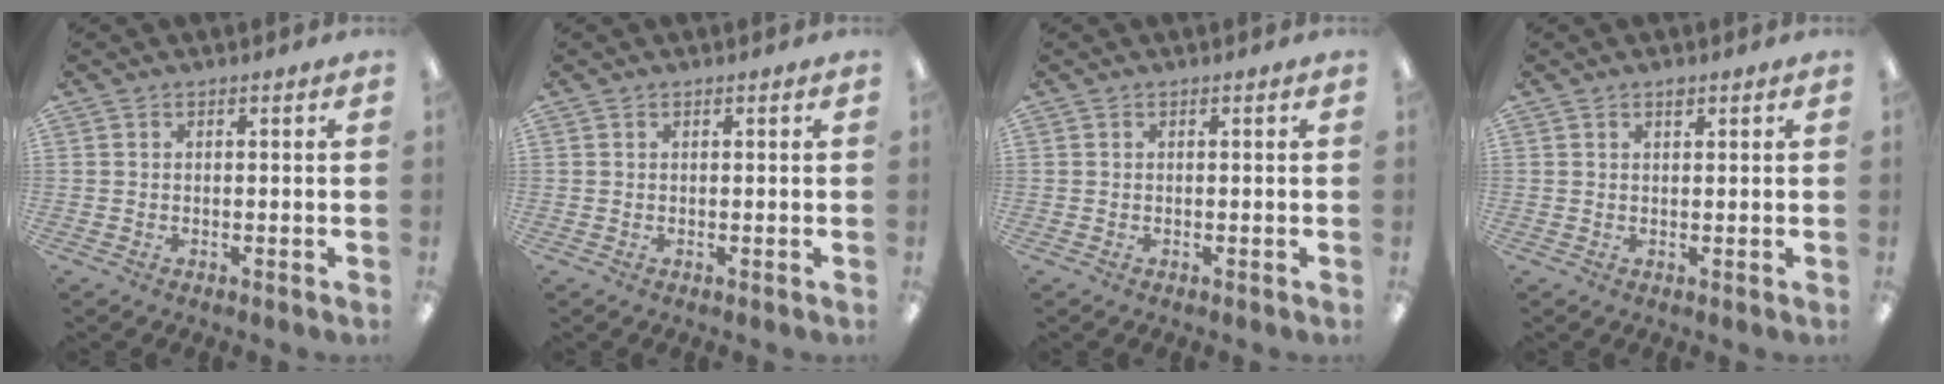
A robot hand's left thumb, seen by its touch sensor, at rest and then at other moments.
{"total": 0.0}
{"total": 0.0}
{"total": 1.3, "force": [1.0, 0.5, 0.7], "torque": [-0.009, -0.001, 0.016]}